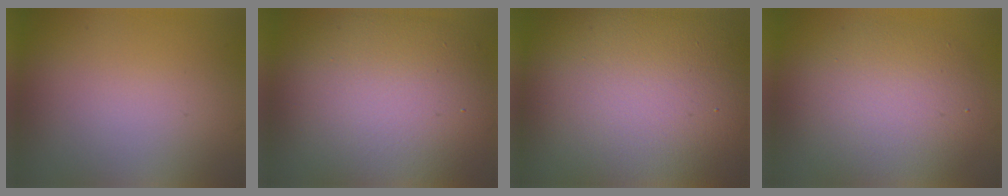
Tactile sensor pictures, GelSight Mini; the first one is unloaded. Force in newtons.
{"total": 11.7, "press": 11.6, "slide": 1.1}
{"total": 20.1, "press": 20.0, "slide": 1.2}
{"total": 6.4, "press": 6.4, "slide": 0.5}